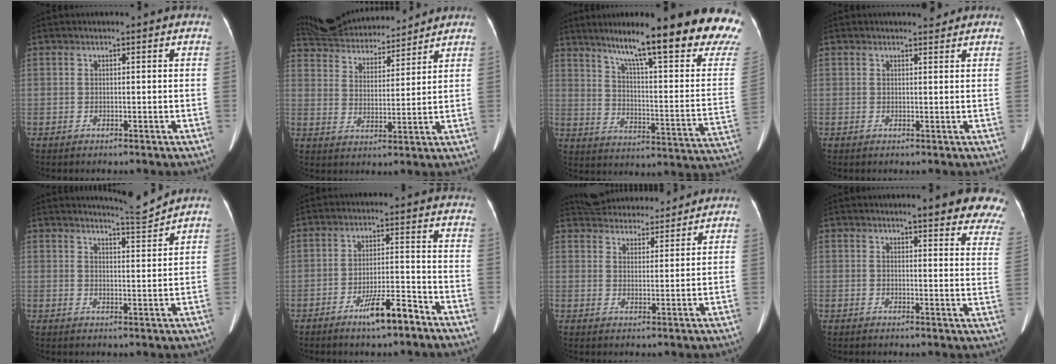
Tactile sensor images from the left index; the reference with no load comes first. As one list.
[{"total": 15.8, "force": [14.8, 3.5, 4.5], "torque": [-0.087, 0.026, 0.242]}, {"total": 26.2, "force": [20.1, 1.2, 16.8], "torque": [-0.212, -0.062, 0.262]}, {"total": 1.6, "force": [1.5, 0.4, 0.4], "torque": [-0.006, -0.003, 0.021]}, {"total": 4.2, "force": [3.9, -1.5, -0.2], "torque": [-0.007, -0.024, 0.066]}, {"total": 6.5, "force": [-4.6, 0.8, 4.5], "torque": [-0.081, -0.003, -0.078]}, {"total": 11.8, "force": [11.0, 3.6, 2.3], "torque": [-0.034, 0.029, 0.164]}, {"total": 13.3, "force": [12.0, 1.6, 5.7], "torque": [-0.037, -0.032, 0.110]}]